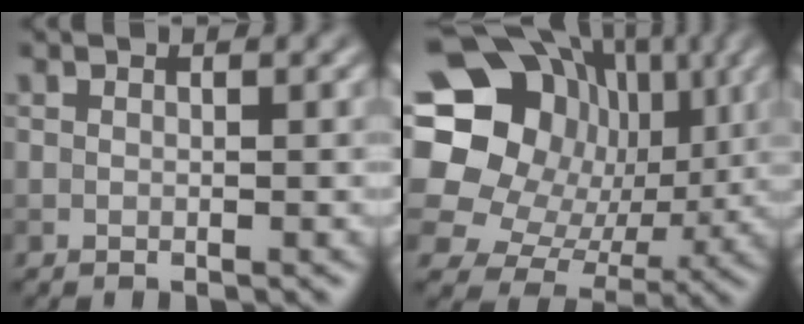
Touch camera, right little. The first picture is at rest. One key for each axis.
{"total": 17.8, "fx": 5.1, "fy": 14.6, "fz": 8.8, "tx": -0.206, "ty": 0.037, "tz": 0.094}